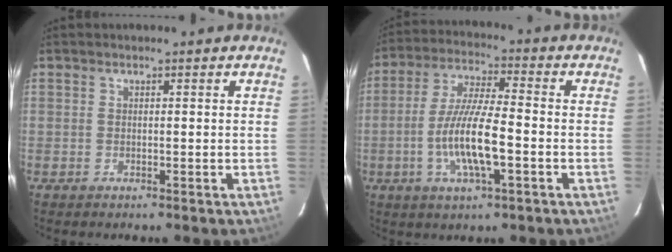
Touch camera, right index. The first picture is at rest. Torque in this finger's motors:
{"motor_torque": [1.32, -0.82, 0.89, 0.21]}